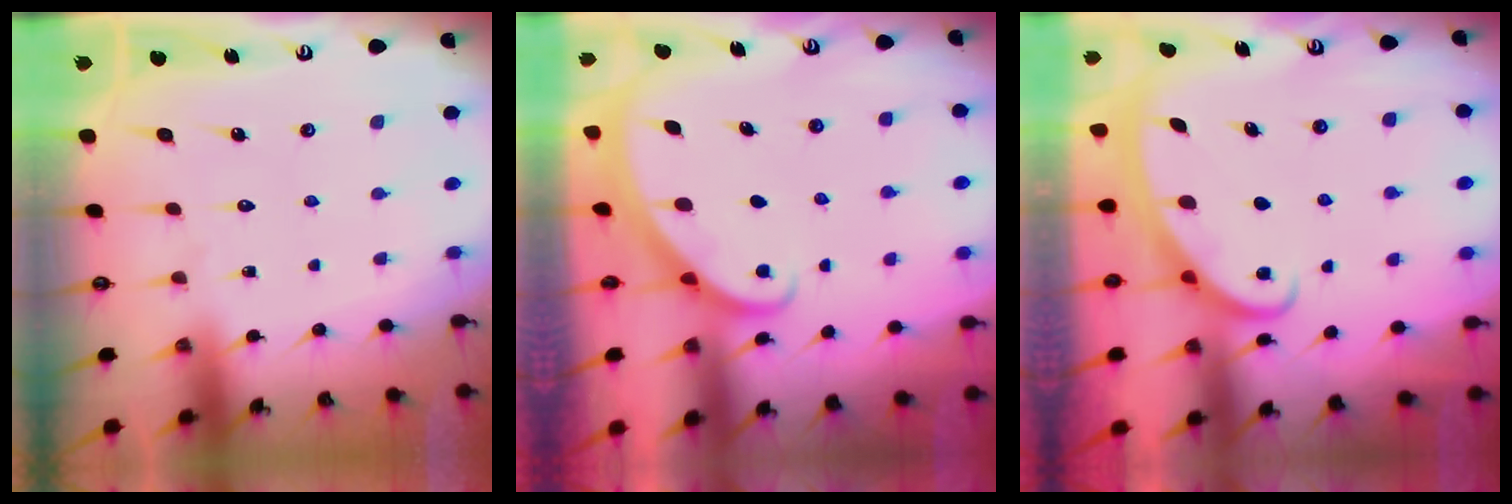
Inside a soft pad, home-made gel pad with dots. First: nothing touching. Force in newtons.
{"total": 1.9, "press": 1.9, "slide": 0.1}
{"total": 2.7, "press": 2.7, "slide": 0.4}